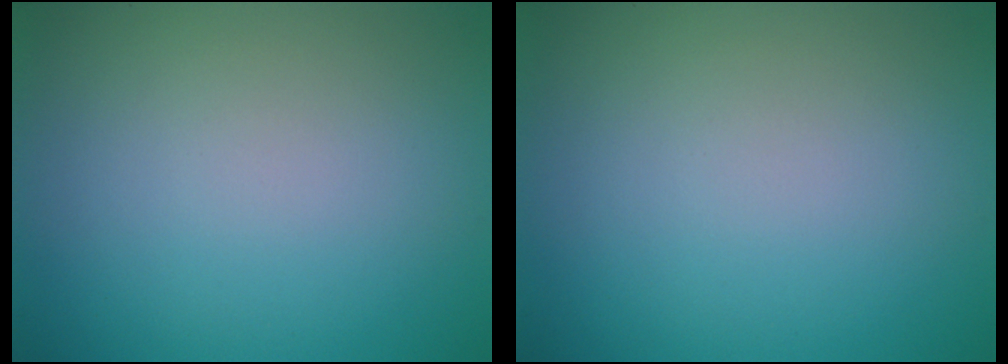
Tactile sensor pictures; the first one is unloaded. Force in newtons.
{"total": 0.0}